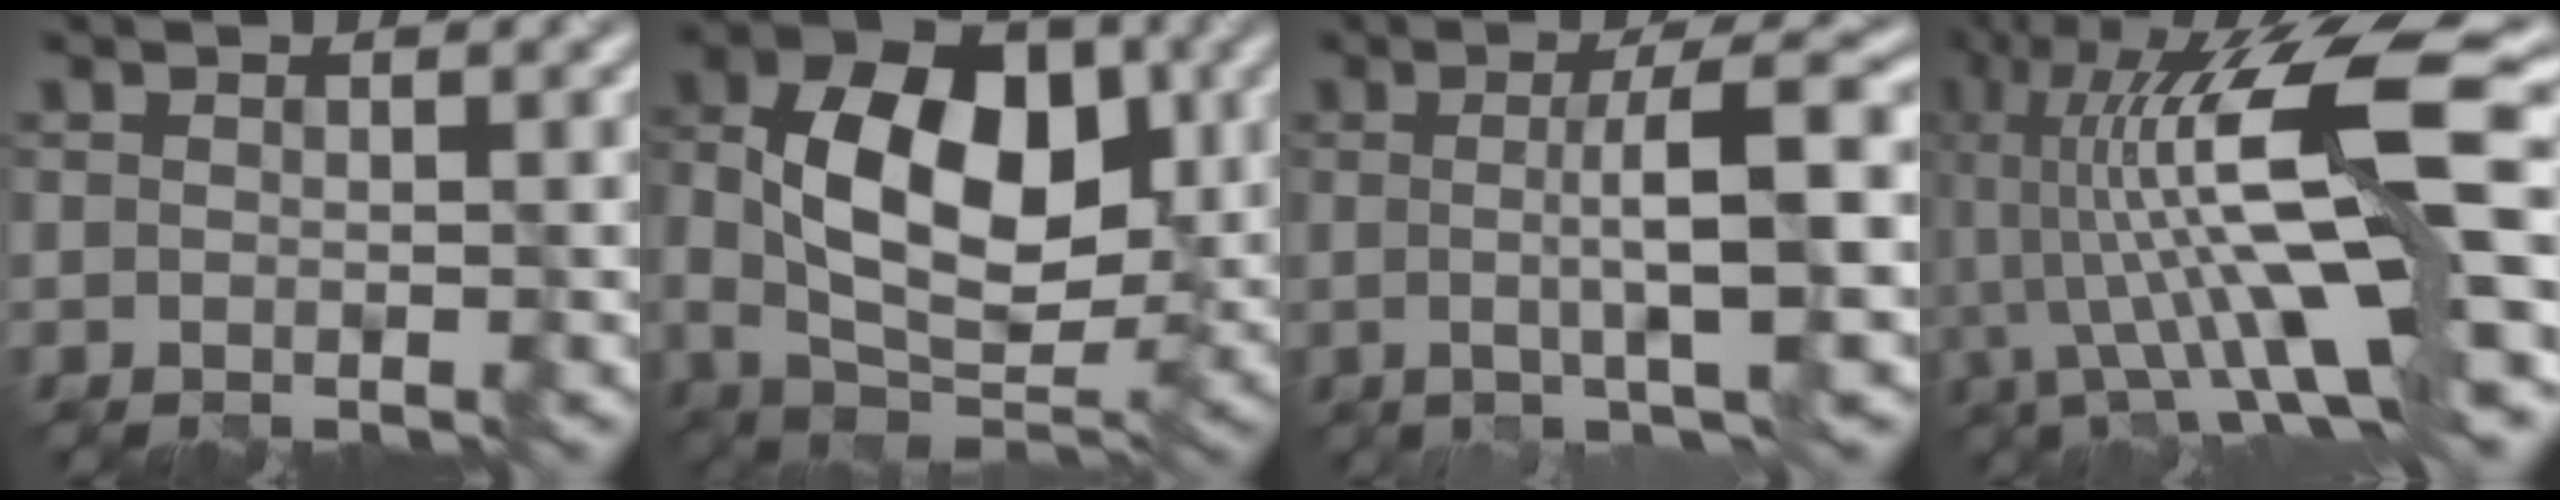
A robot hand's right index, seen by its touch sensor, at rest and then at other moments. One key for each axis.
{"total": 11.0, "fx": 0.6, "fy": 6.7, "fz": 8.7, "tx": -0.138, "ty": 0.009, "tz": 0.001}
{"total": 7.2, "fx": 0.1, "fy": 1.3, "fz": 7.1, "tx": -0.099, "ty": 0.006, "tz": 0.001}
{"total": 14.0, "fx": 0.0, "fy": 3.1, "fz": 13.7, "tx": -0.242, "ty": 0.024, "tz": 0.002}